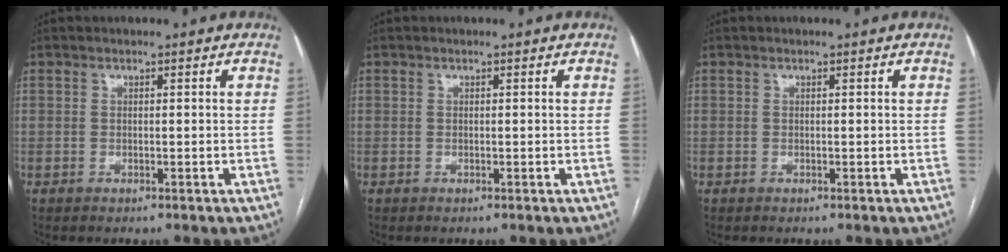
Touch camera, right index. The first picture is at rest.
{"total": 0.0}
{"total": 0.0}